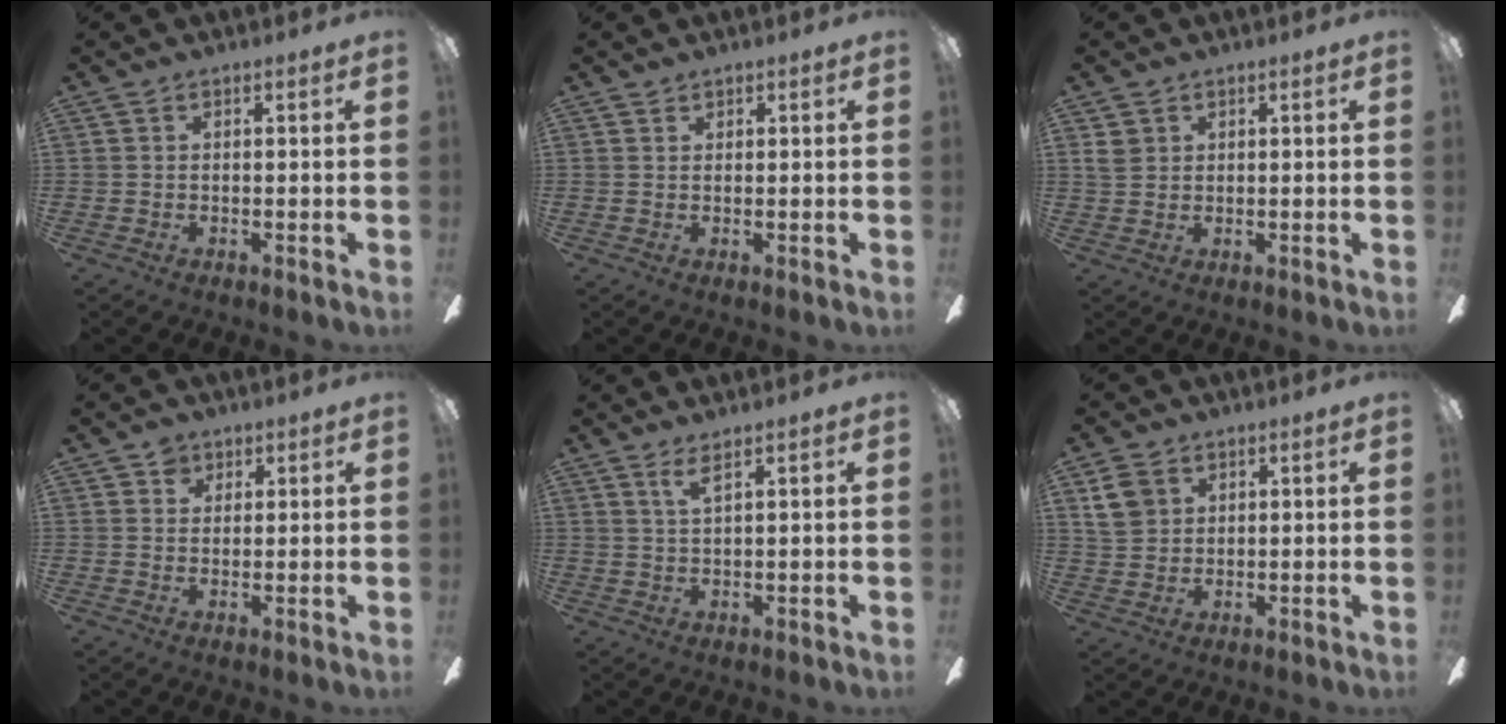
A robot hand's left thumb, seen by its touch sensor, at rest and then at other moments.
{"total": 0.7, "force": [0.7, 0.2, 0.1], "torque": [-0.002, 0.000, 0.013]}
{"total": 2.7, "force": [1.3, 2.2, 0.9], "torque": [-0.022, 0.002, 0.026]}
{"total": 3.1, "force": [1.9, 2.3, 0.7], "torque": [-0.001, -0.002, 0.034]}
{"total": 3.0, "force": [2.1, 0.2, 2.1], "torque": [-0.047, -0.001, 0.038]}
{"total": 5.9, "force": [2.7, 4.6, 2.7], "torque": [-0.049, 0.006, 0.052]}